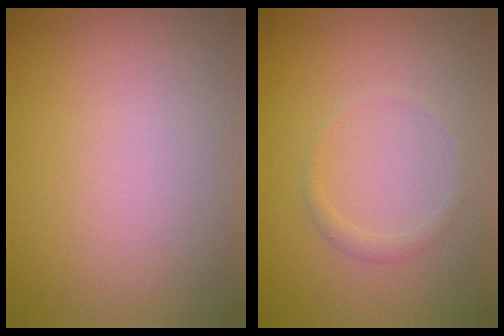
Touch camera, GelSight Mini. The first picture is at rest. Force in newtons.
{"total": 0.9, "press": 0.8, "slide": 0.1}